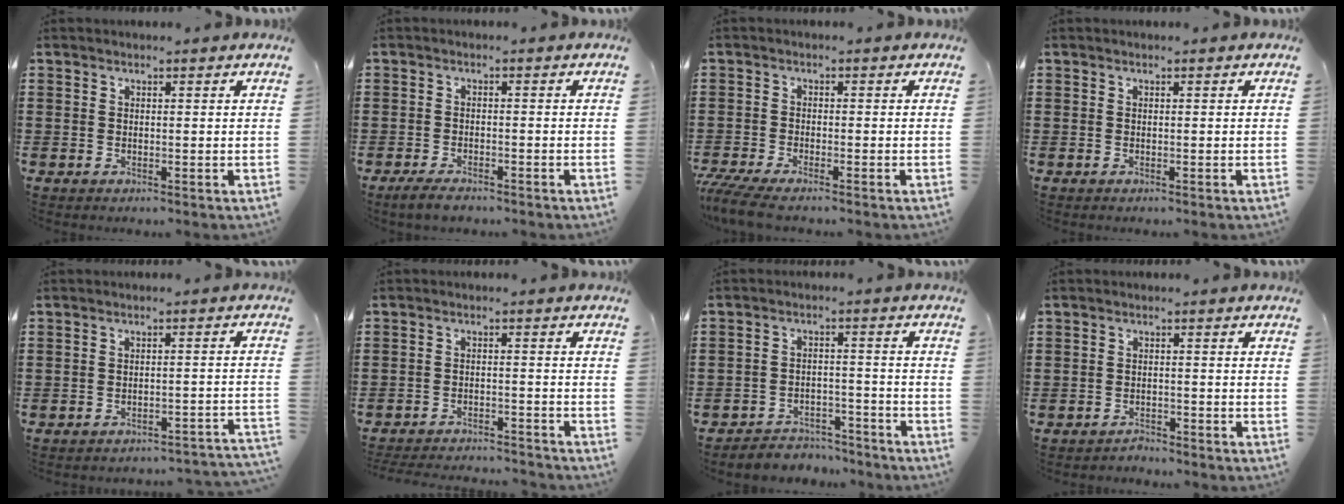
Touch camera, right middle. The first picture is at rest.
{"total": 2.6, "force": [-2.2, 0.9, 1.1], "torque": [-0.035, 0.000, -0.048]}
{"total": 4.1, "force": [-3.7, 0.4, 1.7], "torque": [-0.056, -0.016, -0.079]}
{"total": 0.0}
{"total": 2.8, "force": [-2.8, 0.1, 0.5], "torque": [-0.013, 0.001, -0.060]}
{"total": 3.5, "force": [-3.4, 0.2, 0.2], "torque": [-0.008, 0.003, -0.073]}
{"total": 4.2, "force": [-4.1, 0.9, -0.1], "torque": [-0.005, 0.004, -0.088]}
{"total": 2.2, "force": [-2.1, 0.5, -0.3], "torque": [-0.002, 0.003, -0.048]}